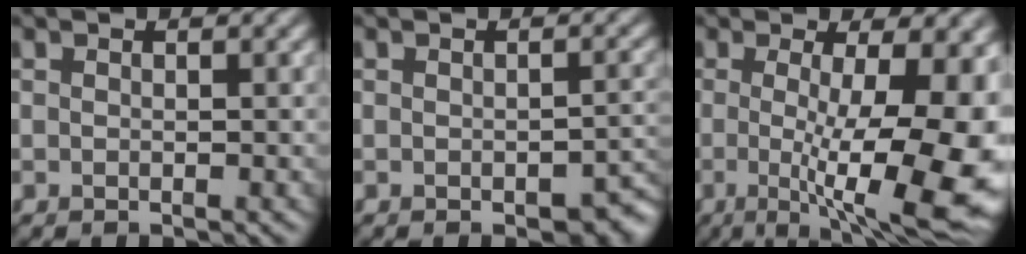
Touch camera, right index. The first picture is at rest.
{"total": 3.3, "force": [-1.4, 1.4, 2.6], "torque": [-0.031, -0.002, -0.011]}
{"total": 13.5, "force": [-1.2, 3.3, 13.0], "torque": [-0.150, -0.011, -0.022]}